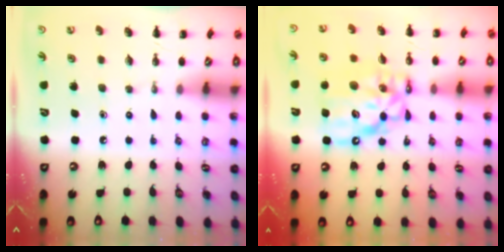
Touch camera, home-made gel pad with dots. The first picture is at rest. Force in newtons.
{"total": 12.4, "press": 11.9, "slide": 3.5}